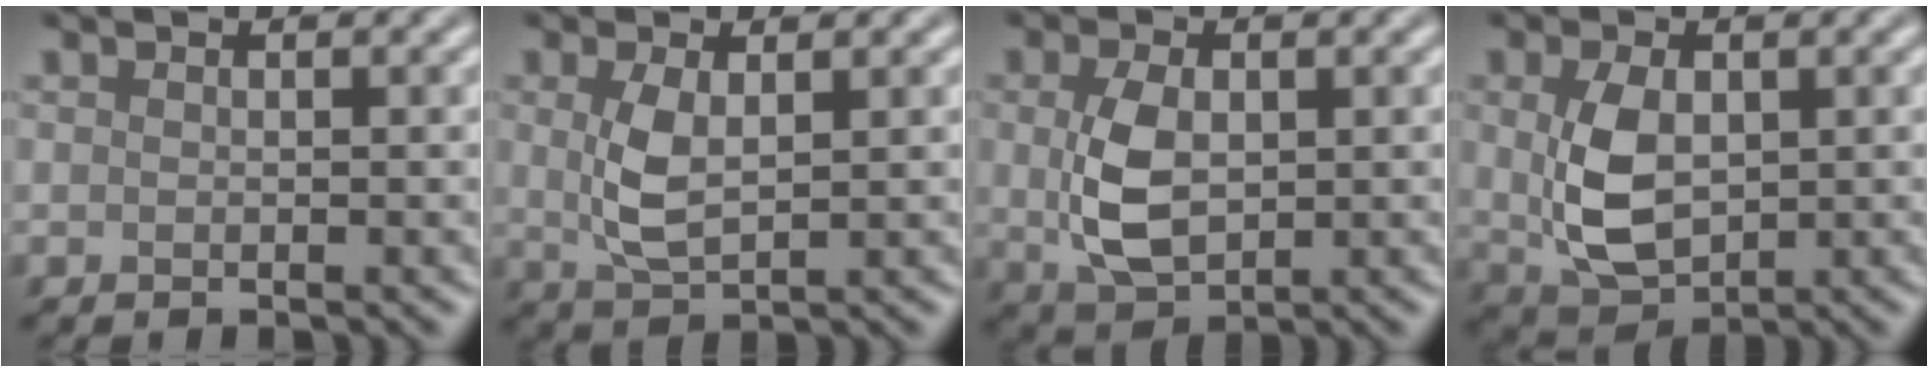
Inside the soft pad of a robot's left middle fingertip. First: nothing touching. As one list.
[{"total": 3.4, "force": [0.7, 1.6, 2.9], "torque": [-0.069, -0.003, 0.017]}, {"total": 5.2, "force": [0.3, 3.3, 4.0], "torque": [-0.094, -0.001, 0.012]}, {"total": 5.7, "force": [0.4, 3.7, 4.3], "torque": [-0.101, -0.006, 0.021]}]